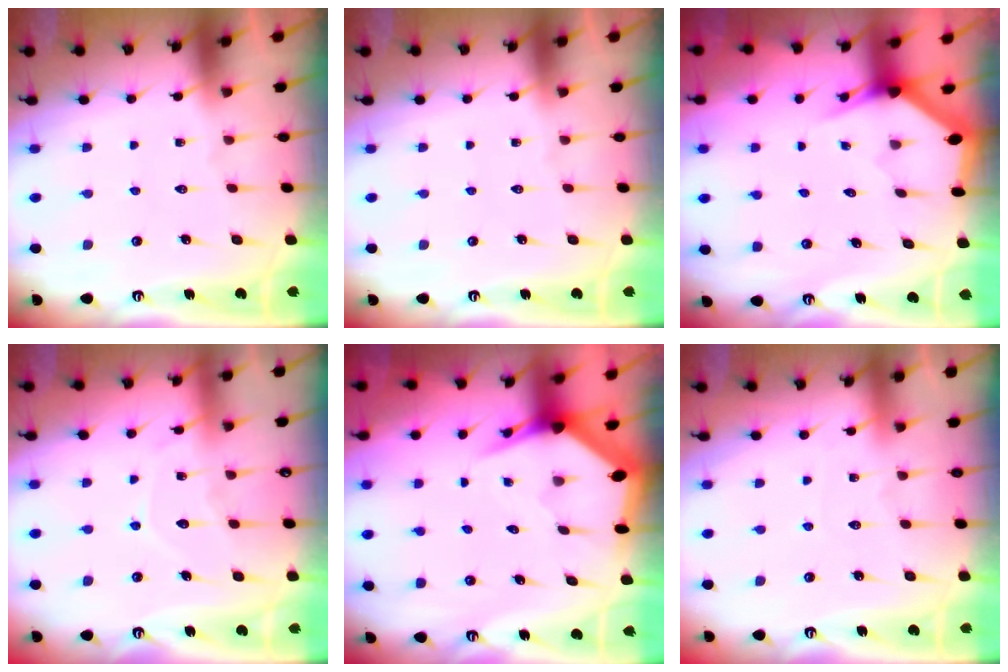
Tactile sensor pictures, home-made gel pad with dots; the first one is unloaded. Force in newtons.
{"total": 0.0}
{"total": 3.0, "press": 3.0, "slide": 0.1}
{"total": 7.6, "press": 7.5, "slide": 0.8}
{"total": 4.9, "press": 4.9, "slide": 0.5}
{"total": 2.9, "press": 2.9, "slide": 0.3}